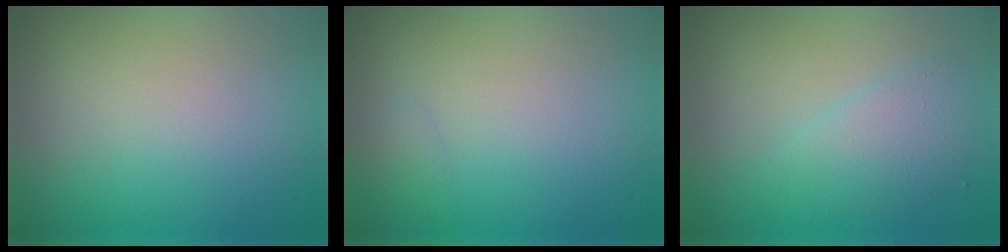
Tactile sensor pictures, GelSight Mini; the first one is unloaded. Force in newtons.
{"total": 0.6, "press": 0.6, "slide": 0.0}
{"total": 2.5, "press": 2.5, "slide": 0.1}